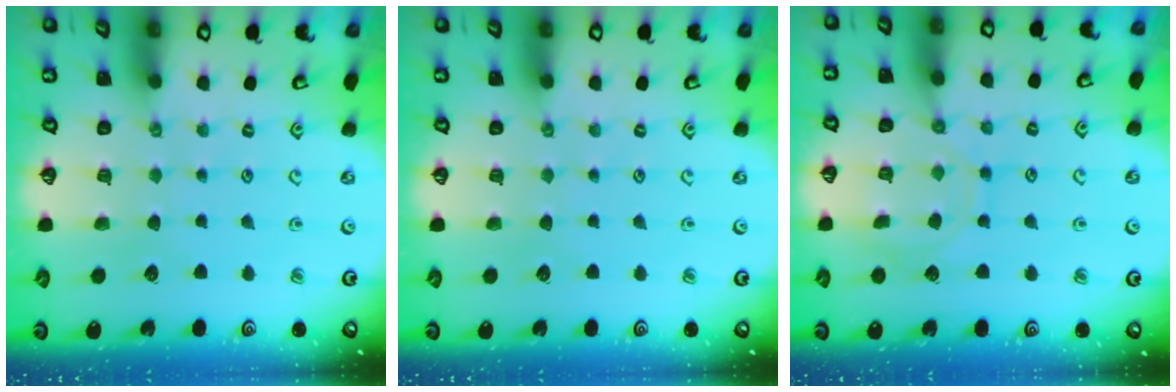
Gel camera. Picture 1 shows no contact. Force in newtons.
{"total": 0.0}
{"total": 10.2, "press": 10.2, "slide": 0.9}